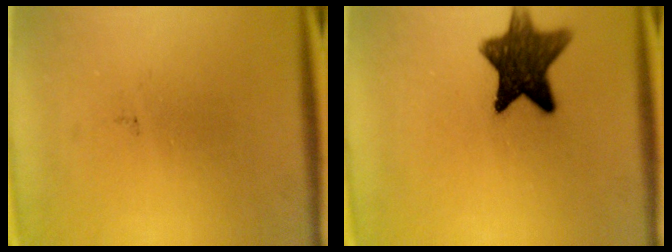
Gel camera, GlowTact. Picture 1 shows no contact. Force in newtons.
{"total": 10.7}